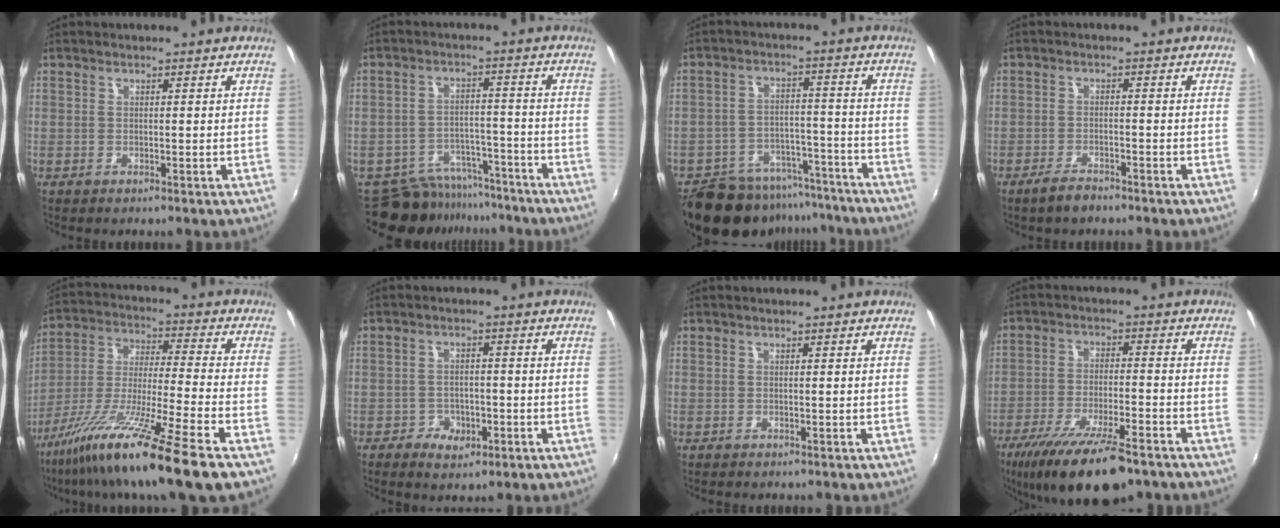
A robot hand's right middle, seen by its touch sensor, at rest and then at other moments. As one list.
[{"total": 11.9, "force": [-10.4, 5.2, 2.3], "torque": [-0.057, 0.022, -0.143]}, {"total": 17.1, "force": [-13.9, 8.0, 6.0], "torque": [-0.136, 0.020, -0.189]}, {"total": 3.5, "force": [-2.9, 1.0, 1.7], "torque": [-0.049, -0.003, -0.056]}, {"total": 19.7, "force": [-13.1, -0.3, 14.7], "torque": [-0.278, -0.049, -0.233]}, {"total": 5.5, "force": [-2.8, 4.0, 2.4], "torque": [-0.067, 0.006, -0.036]}, {"total": 0.0}, {"total": 16.2, "force": [-11.7, 4.2, 10.5], "torque": [-0.207, -0.039, -0.193]}]